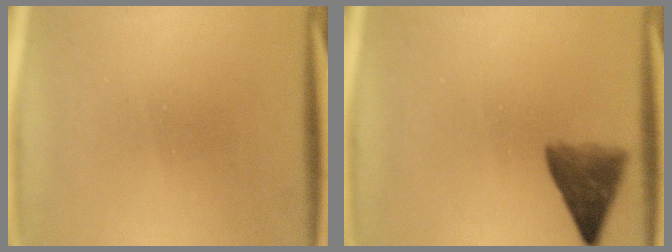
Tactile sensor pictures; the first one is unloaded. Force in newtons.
{"total": 5.8}